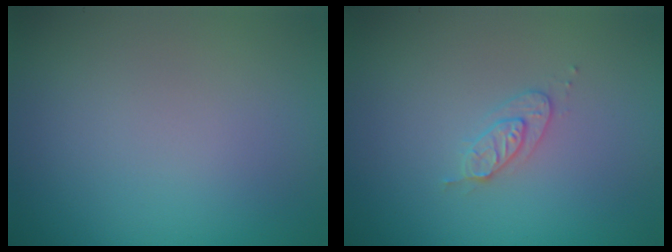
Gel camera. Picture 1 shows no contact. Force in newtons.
{"total": 1.7, "press": 1.6, "slide": 0.2}